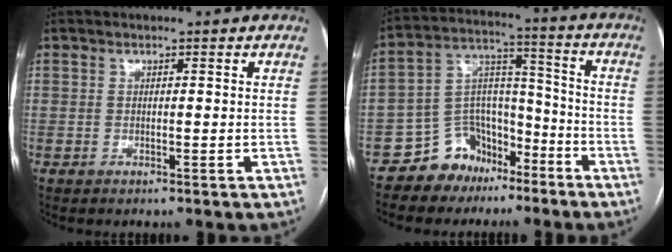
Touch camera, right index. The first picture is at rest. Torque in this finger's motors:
{"motor_torque": [0.26, -0.28, -0.23, -0.10]}